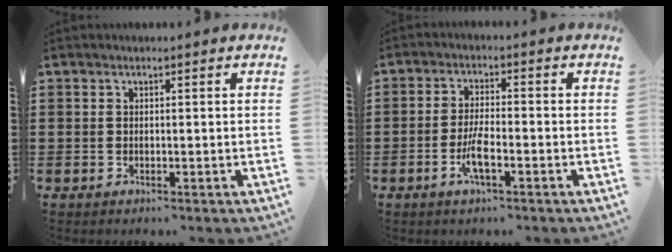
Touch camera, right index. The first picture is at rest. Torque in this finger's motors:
{"motor_torque": [1.72, 0.42, 0.40, 0.12]}